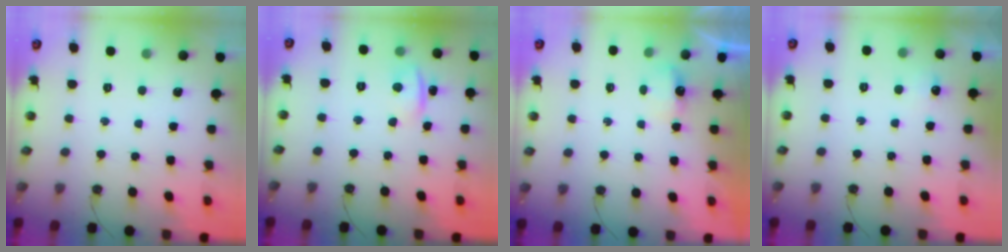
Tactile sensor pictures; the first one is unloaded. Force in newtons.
{"total": 1.5, "press": 1.3, "slide": 0.7}
{"total": 4.0, "press": 3.9, "slide": 0.6}
{"total": 4.8, "press": 4.8, "slide": 0.7}